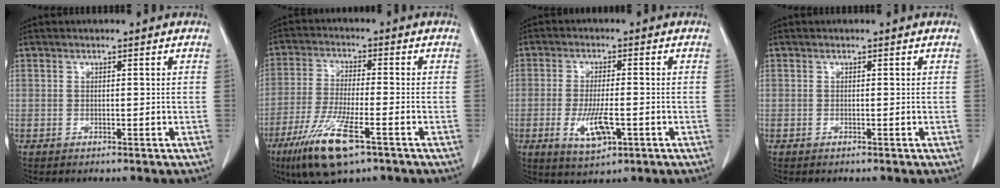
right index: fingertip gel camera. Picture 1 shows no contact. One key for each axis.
{"total": 11.4, "fx": -6.3, "fy": 1.9, "fz": 9.3, "tx": -0.189, "ty": -0.028, "tz": -0.111}
{"total": 6.5, "fx": -2.0, "fy": 1.9, "fz": 5.9, "tx": -0.112, "ty": -0.010, "tz": -0.029}
{"total": 0.0}